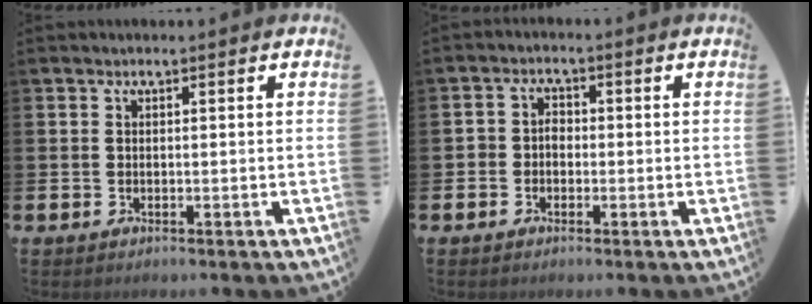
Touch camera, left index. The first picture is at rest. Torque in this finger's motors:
{"motor_torque": [-0.16, 0.06, 0.02, 0.00]}